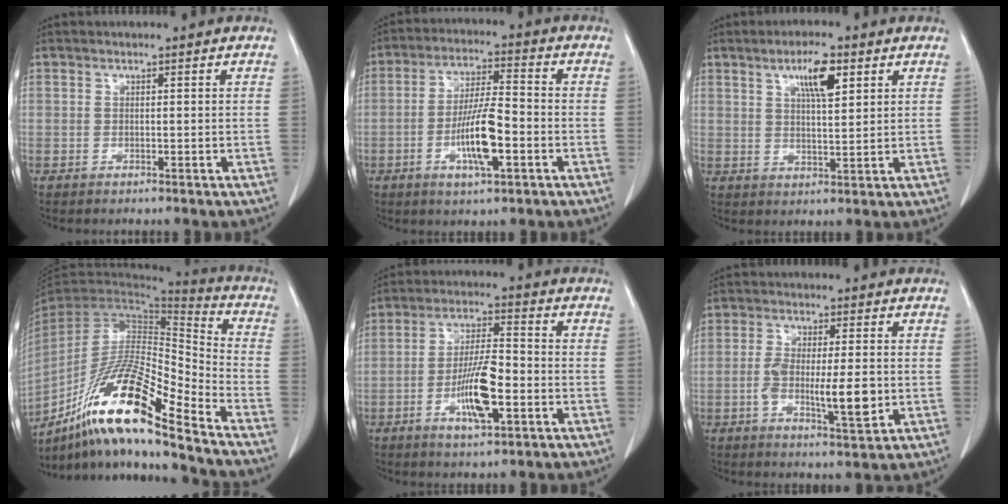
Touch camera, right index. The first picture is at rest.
{"total": 9.5, "force": [-3.1, 1.8, 8.9], "torque": [-0.167, 0.001, -0.056]}
{"total": 6.2, "force": [3.1, 1.3, 5.3], "torque": [-0.093, 0.001, 0.052]}
{"total": 19.5, "force": [-13.0, 1.7, 14.4], "torque": [-0.286, -0.017, -0.237]}
{"total": 9.6, "force": [-3.2, 2.2, 8.8], "torque": [-0.167, 0.001, -0.056]}
{"total": 8.3, "force": [-1.4, 1.9, 7.9], "torque": [-0.136, -0.007, -0.023]}